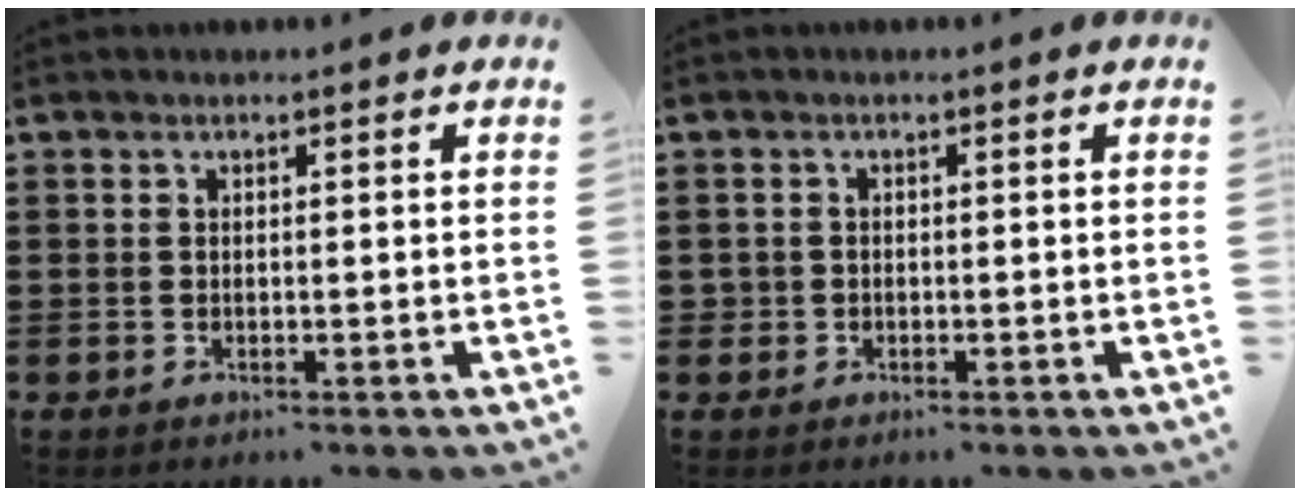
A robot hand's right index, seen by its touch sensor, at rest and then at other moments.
{"total": 1.1, "force": [-0.2, 1.0, 0.2], "torque": [-0.006, 0.005, -0.007]}